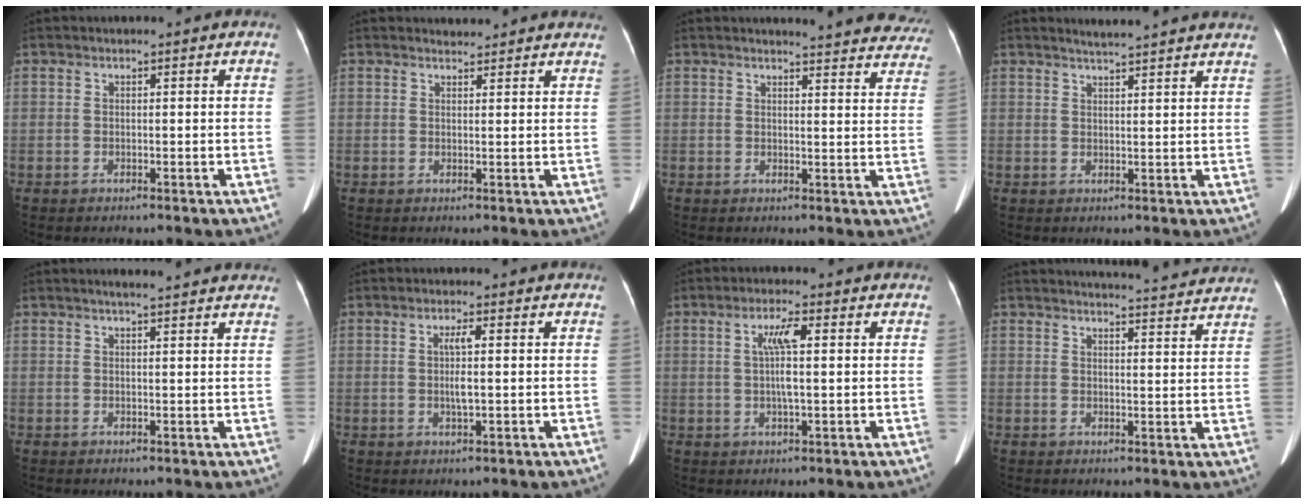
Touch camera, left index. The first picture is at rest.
{"total": 3.4, "force": [3.3, 0.9, 0.1], "torque": [-0.002, 0.010, 0.032]}
{"total": 15.6, "force": [15.1, 2.4, 3.4], "torque": [-0.009, -0.064, 0.142]}
{"total": 8.6, "force": [8.0, 0.0, 3.2], "torque": [-0.047, 0.017, 0.090]}
{"total": 7.9, "force": [7.0, 0.8, 3.6], "torque": [-0.043, 0.021, 0.075]}
{"total": 3.4, "force": [0.2, 0.2, 3.3], "torque": [-0.069, -0.001, 0.005]}
{"total": 5.1, "force": [0.9, 0.3, 5.0], "torque": [-0.100, 0.006, 0.016]}
{"total": 12.8, "force": [12.4, 0.4, 3.1], "torque": [-0.032, -0.013, 0.136]}